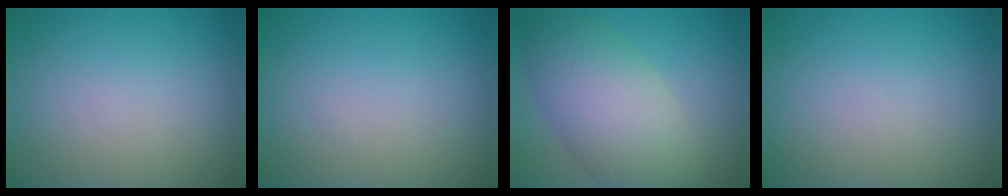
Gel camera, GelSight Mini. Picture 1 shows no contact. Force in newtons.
{"total": 0.0}
{"total": 7.8, "press": 7.8, "slide": 0.2}
{"total": 0.0}